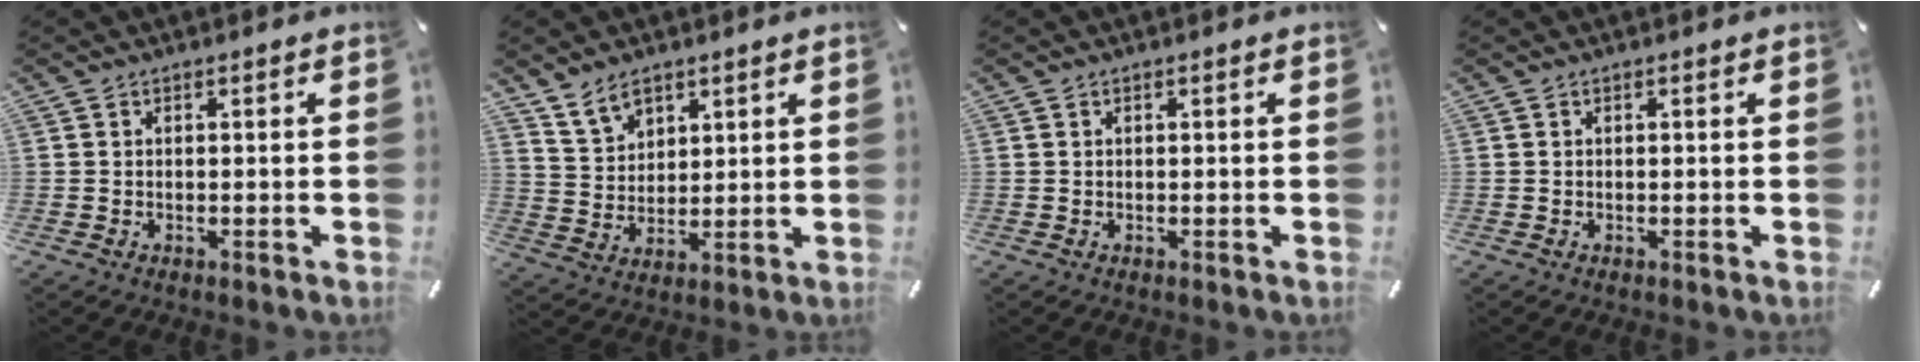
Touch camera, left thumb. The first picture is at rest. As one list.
[{"total": 6.8, "force": [4.8, 4.5, 1.7], "torque": [-0.038, -0.017, 0.090]}, {"total": 0.0}, {"total": 0.0}]